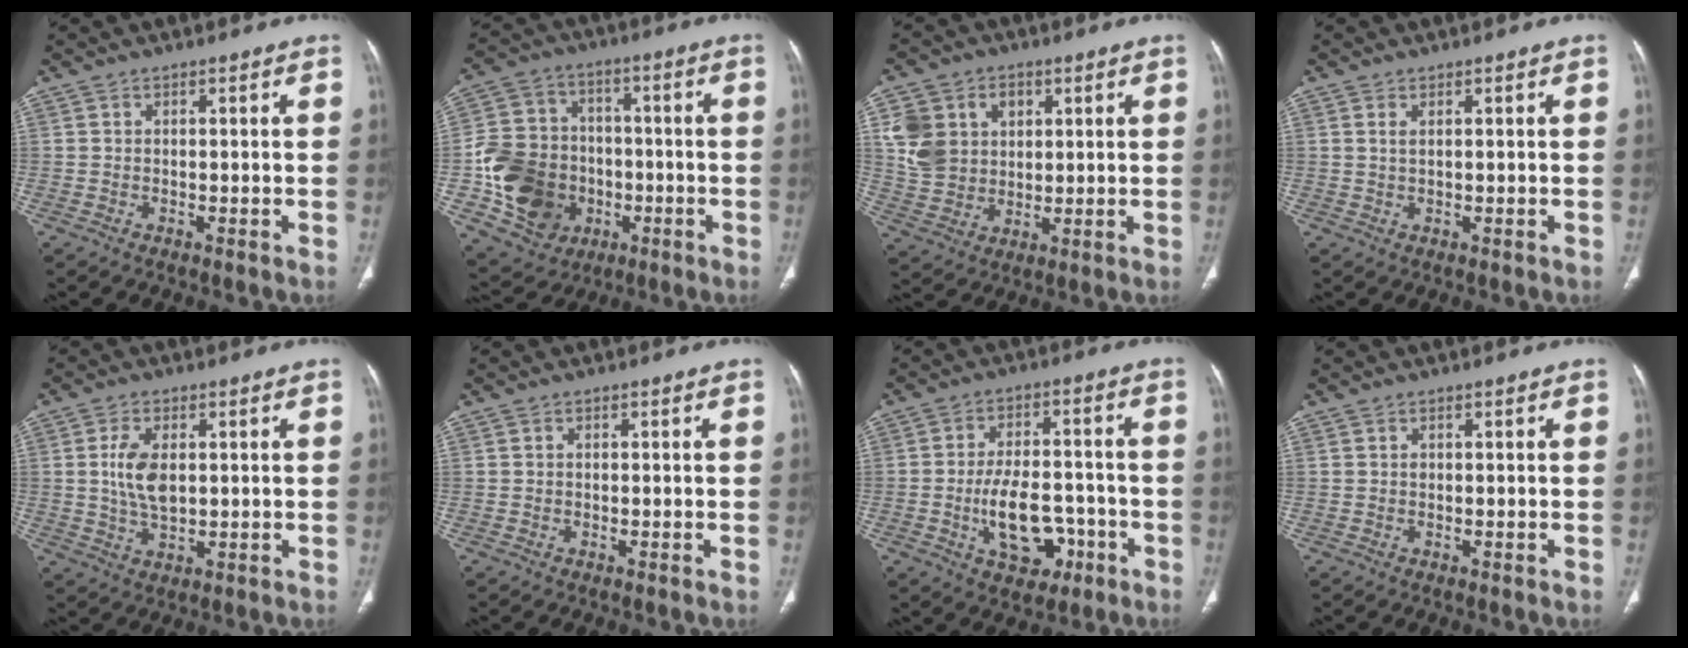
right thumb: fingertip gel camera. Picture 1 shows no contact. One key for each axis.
{"total": 19.7, "fx": -4.6, "fy": 16.5, "fz": 9.7, "tx": -0.157, "ty": 0.028, "tz": -0.065}
{"total": 11.7, "fx": 3.4, "fy": 9.6, "fz": 5.8, "tx": -0.077, "ty": -0.003, "tz": 0.071}
{"total": 1.3, "fx": 0.6, "fy": 0.6, "fz": 1.0, "tx": -0.025, "ty": 0.003, "tz": 0.016}
{"total": 7.2, "fx": 1.0, "fy": 4.1, "fz": 5.9, "tx": -0.113, "ty": -0.006, "tz": 0.022}
{"total": 0.6, "fx": 0.1, "fy": 0.5, "fz": 0.3, "tx": -0.003, "ty": 0.001, "tz": 0.001}
{"total": 11.5, "fx": -3.9, "fy": 7.0, "fz": 8.2, "tx": -0.113, "ty": 0.030, "tz": -0.053}
{"total": 0.6, "fx": 0.1, "fy": 0.5, "fz": 0.3, "tx": -0.004, "ty": 0.001, "tz": 0.003}